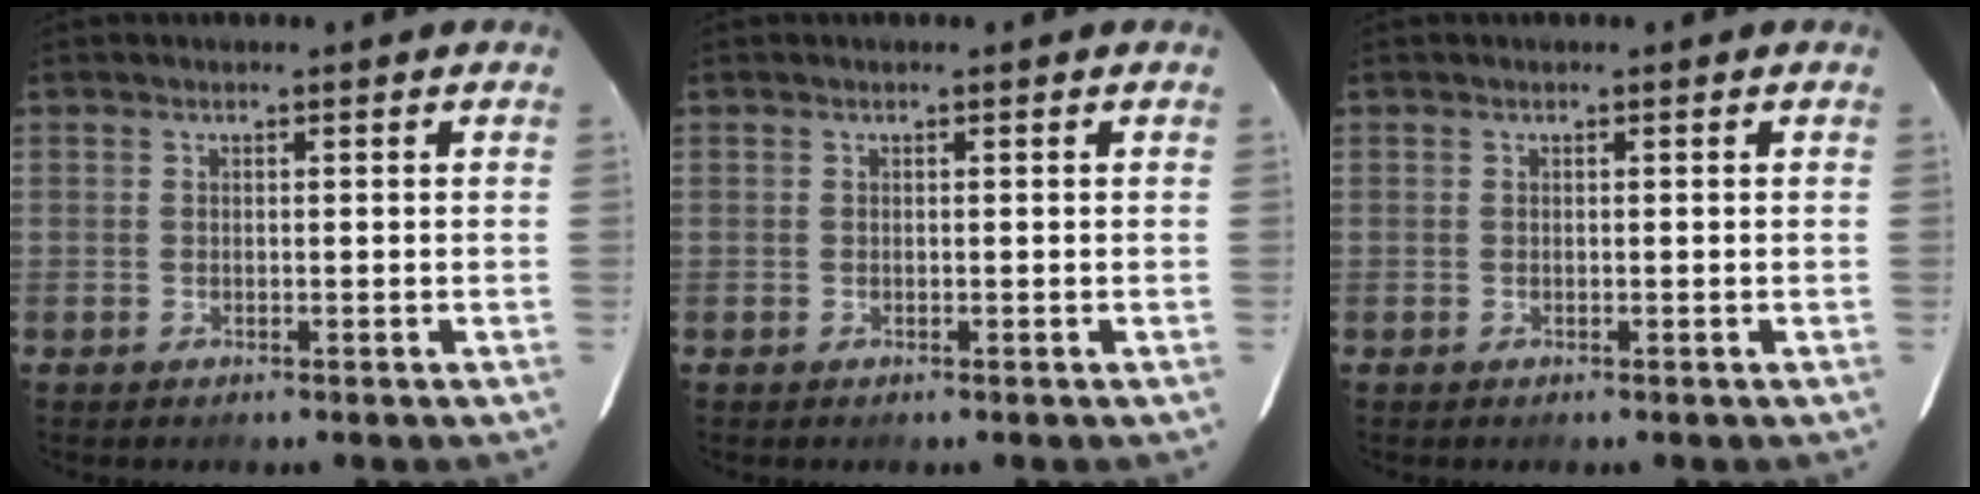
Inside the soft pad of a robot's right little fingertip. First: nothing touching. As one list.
[{"total": 0.0}, {"total": 0.0}]